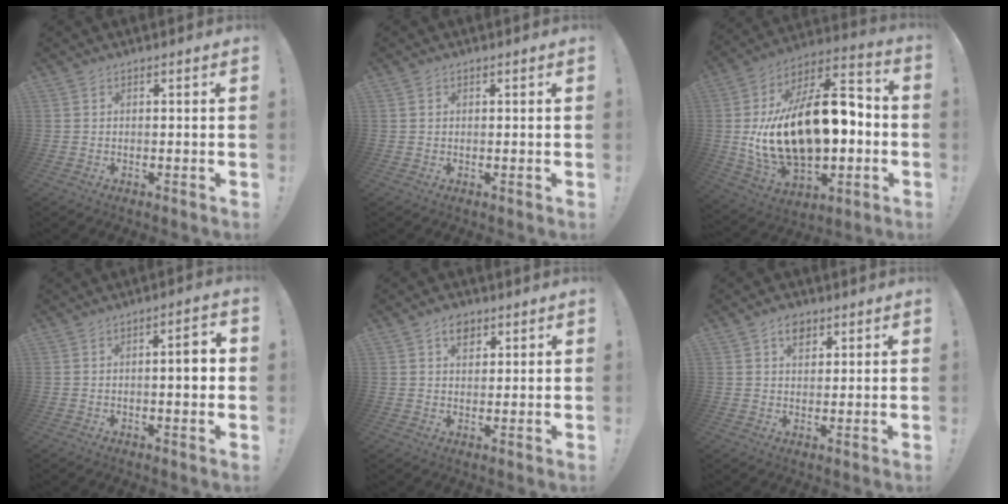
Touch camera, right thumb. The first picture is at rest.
{"total": 0.9, "force": [0.5, 0.7, 0.2], "torque": [-0.003, 0.001, 0.010]}
{"total": 26.6, "force": [-0.4, 15.1, 21.9], "torque": [-0.389, 0.001, 0.009]}
{"total": 5.1, "force": [0.0, 1.0, 5.0], "torque": [-0.066, -0.002, -0.006]}
{"total": 4.8, "force": [2.6, 3.3, 2.4], "torque": [-0.027, -0.004, 0.044]}
{"total": 4.8, "force": [2.6, 3.2, 2.5], "torque": [-0.028, -0.004, 0.044]}